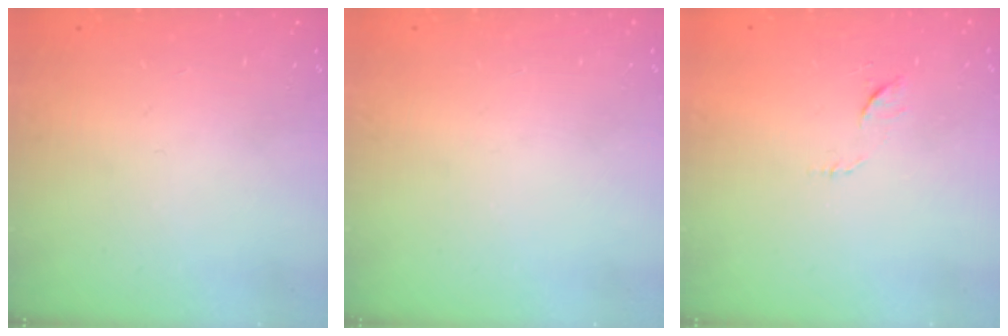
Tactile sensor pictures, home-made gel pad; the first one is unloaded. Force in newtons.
{"total": 0.0}
{"total": 4.6, "press": 4.5, "slide": 0.5}